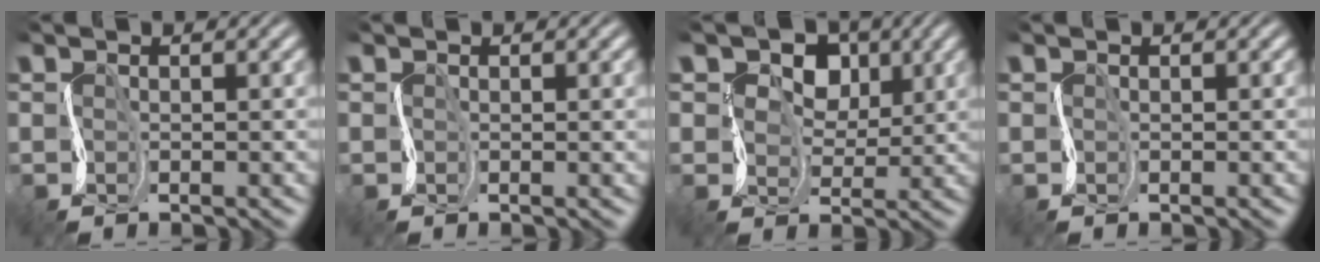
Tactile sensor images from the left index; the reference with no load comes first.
{"total": 0.8, "force": [0.2, 0.3, 0.8], "torque": [-0.010, 0.000, 0.003]}
{"total": 7.5, "force": [3.5, 5.2, 4.1], "torque": [-0.053, 0.019, 0.036]}
{"total": 0.0}